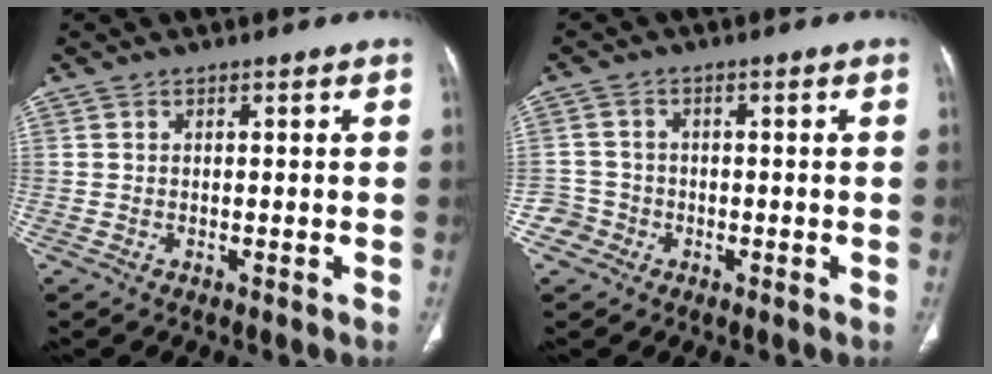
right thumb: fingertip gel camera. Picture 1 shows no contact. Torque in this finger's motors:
{"motor_torque": [0.41, 0.28, -0.42, 0.23, 0.02]}